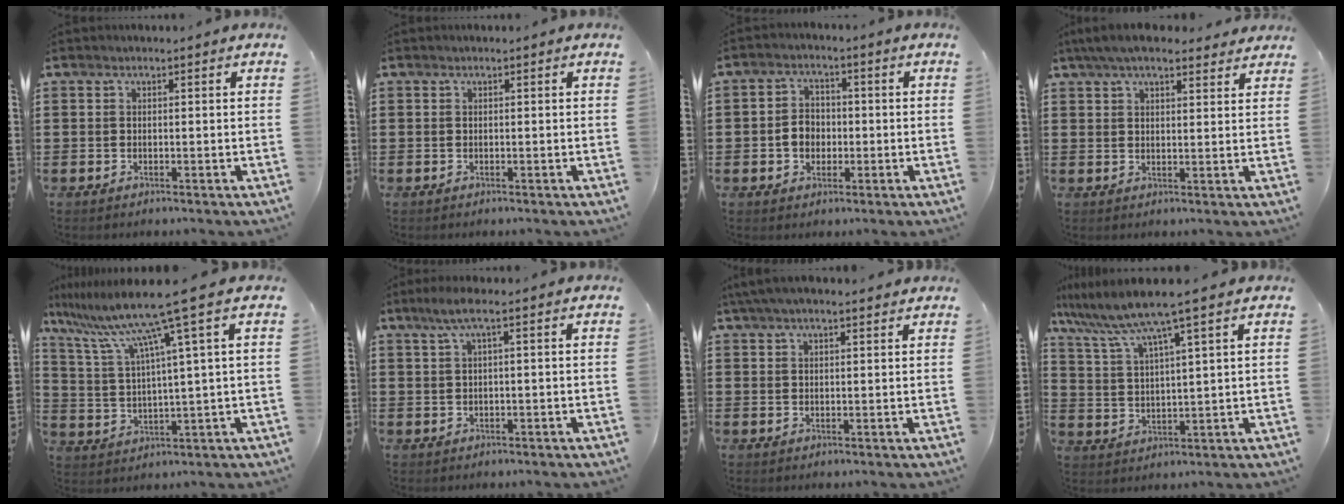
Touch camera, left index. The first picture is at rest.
{"total": 0.0}
{"total": 4.1, "force": [-0.8, 3.2, 2.5], "torque": [-0.053, 0.007, -0.016]}
{"total": 5.8, "force": [4.8, 1.5, 2.9], "torque": [-0.068, -0.003, 0.090]}
{"total": 11.2, "force": [7.2, -0.9, 8.6], "torque": [-0.199, -0.034, 0.108]}
{"total": 2.8, "force": [0.6, 0.2, 2.8], "torque": [-0.055, 0.002, 0.008]}
{"total": 3.1, "force": [2.5, 0.6, 1.7], "torque": [-0.039, 0.005, 0.048]}
{"total": 7.2, "force": [5.6, -0.7, 4.4], "torque": [-0.106, -0.033, 0.092]}